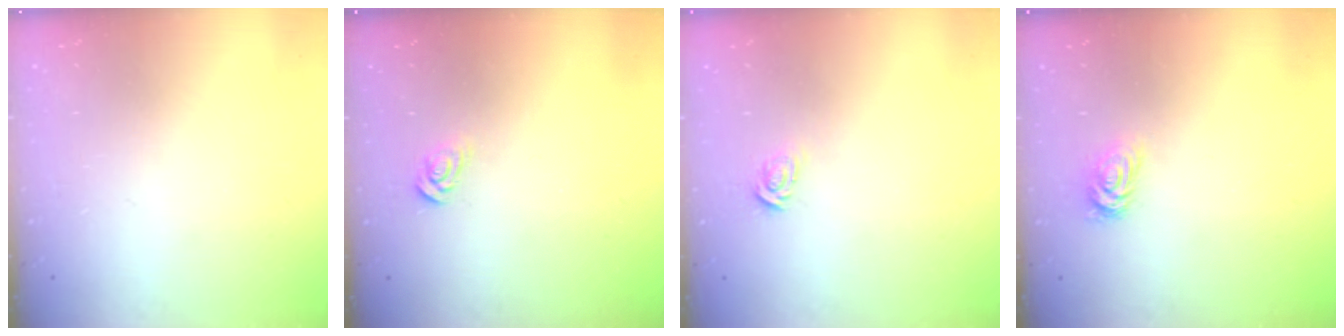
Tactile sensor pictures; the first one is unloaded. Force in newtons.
{"total": 3.7, "press": 3.7, "slide": 0.2}
{"total": 2.8, "press": 2.8, "slide": 0.2}
{"total": 2.7, "press": 2.7, "slide": 0.4}